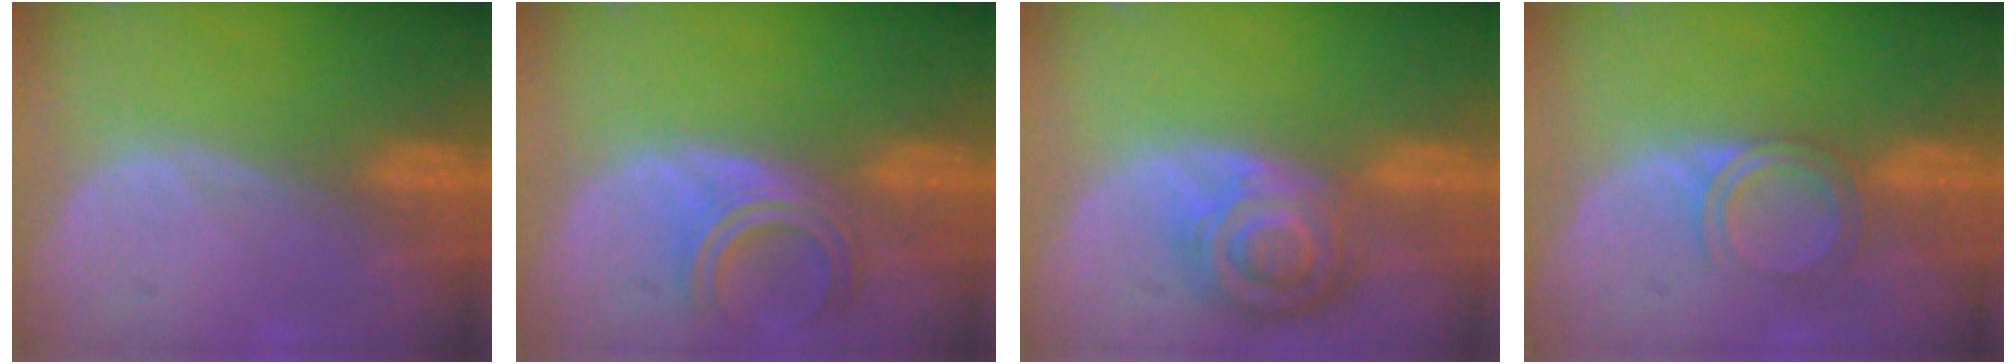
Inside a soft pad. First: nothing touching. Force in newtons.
{"total": 5.1, "press": 5.0, "slide": 0.5}
{"total": 8.3, "press": 7.3, "slide": 3.9}
{"total": 3.7, "press": 3.6, "slide": 0.3}